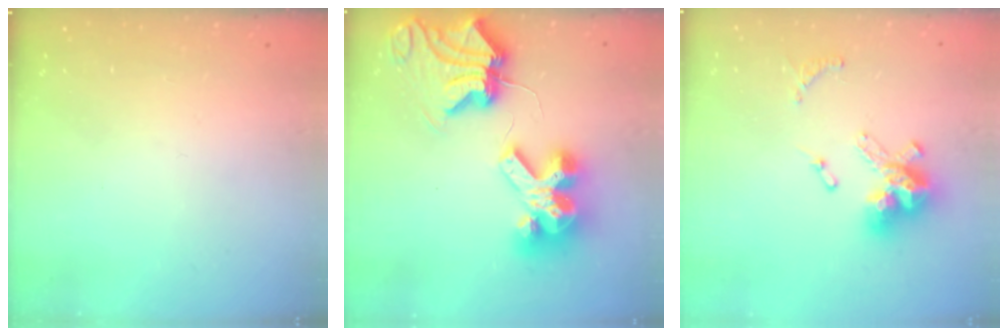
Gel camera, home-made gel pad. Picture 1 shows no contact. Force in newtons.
{"total": 15.4, "press": 15.3, "slide": 2.1}
{"total": 13.4, "press": 13.4, "slide": 1.3}